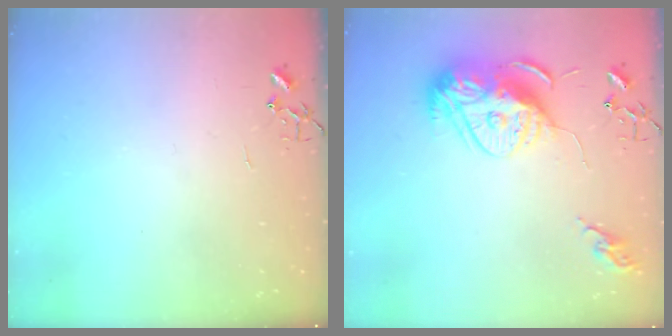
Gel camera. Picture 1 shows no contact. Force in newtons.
{"total": 16.2, "press": 16.1, "slide": 1.3}